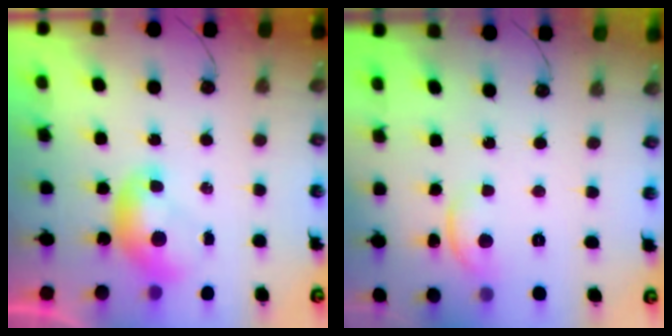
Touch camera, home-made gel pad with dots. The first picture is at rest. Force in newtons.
{"total": 3.0, "press": 3.0, "slide": 0.4}